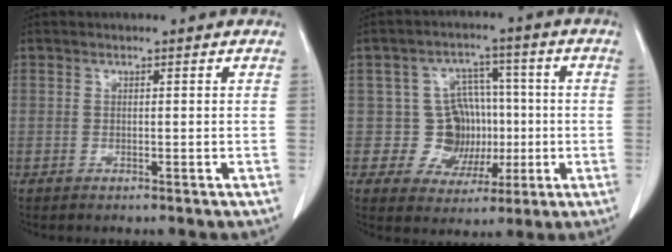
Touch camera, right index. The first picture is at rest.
{"total": 8.1, "force": [-0.4, 7.8, 2.4], "torque": [-0.022, 0.032, 0.003]}